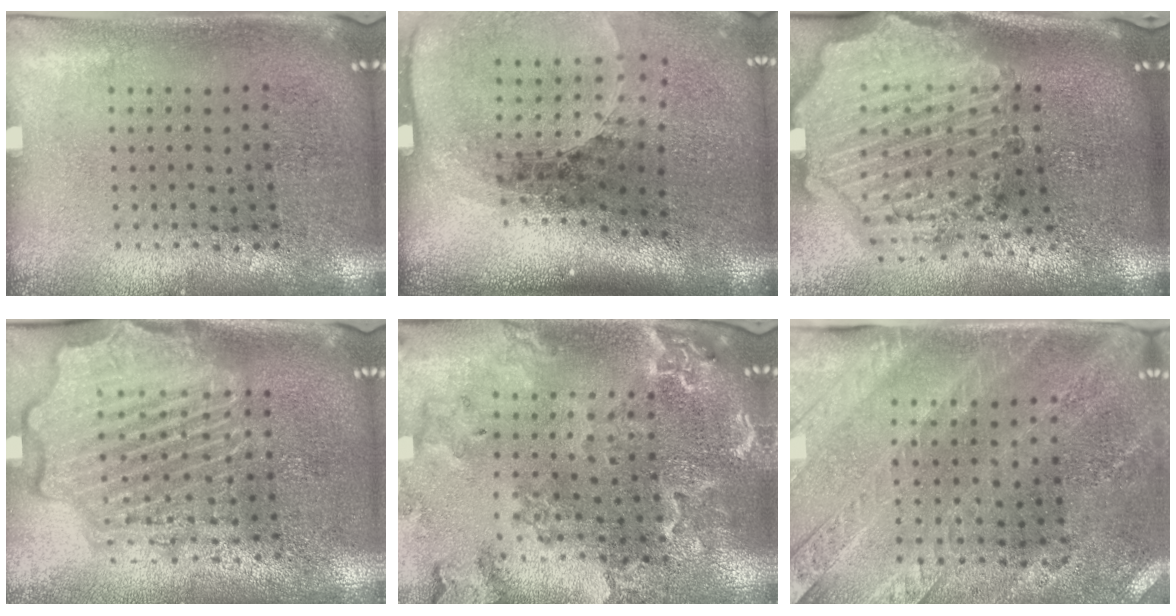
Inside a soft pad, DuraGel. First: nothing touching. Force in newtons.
{"total": 2.6, "press": 1.8, "slide": 1.8}
{"total": 4.0, "press": 3.3, "slide": 2.3}
{"total": 3.1, "press": 3.1, "slide": 0.3}
{"total": 1.8, "press": 1.8, "slide": 0.3}
{"total": 2.7, "press": 2.4, "slide": 1.2}